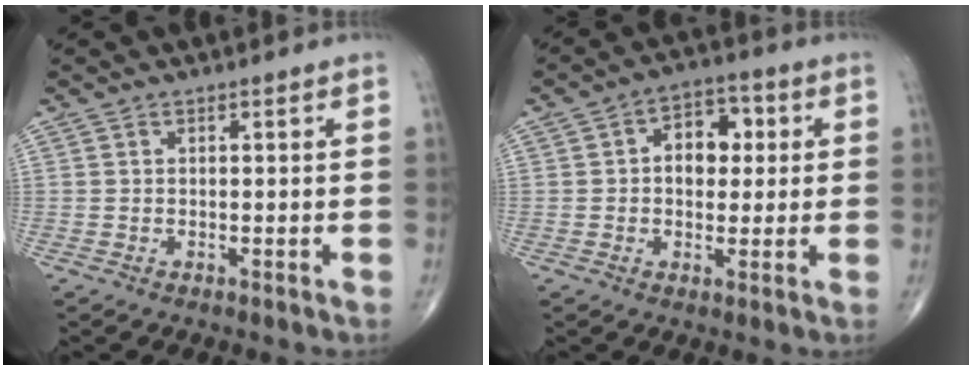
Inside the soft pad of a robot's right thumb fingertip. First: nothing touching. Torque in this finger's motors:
{"motor_torque": [0.12, 0.23, 0.09, 0.12, 0.14]}